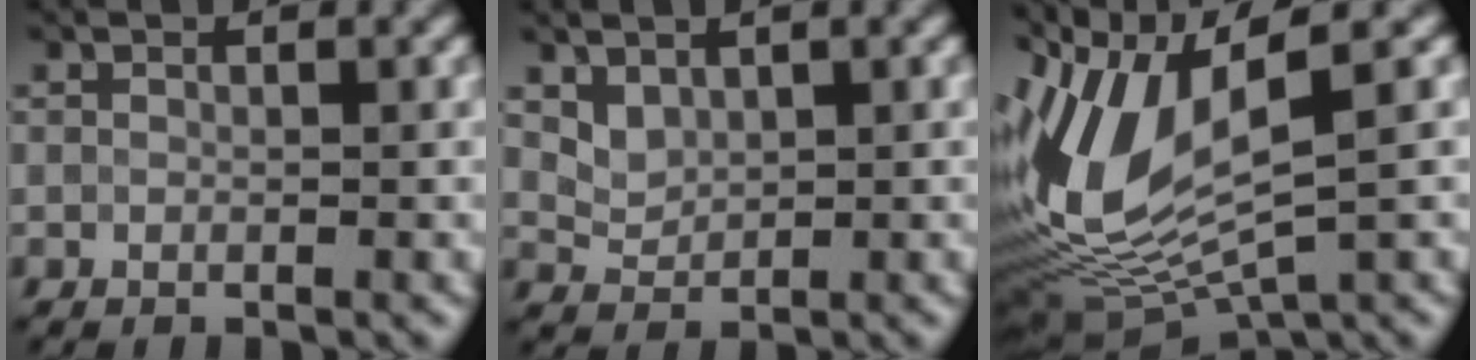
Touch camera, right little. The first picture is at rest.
{"total": 1.8, "force": [1.1, 1.1, 0.7], "torque": [-0.013, -0.005, 0.030]}
{"total": 11.0, "force": [0.9, 4.7, 9.9], "torque": [-0.223, -0.011, 0.029]}